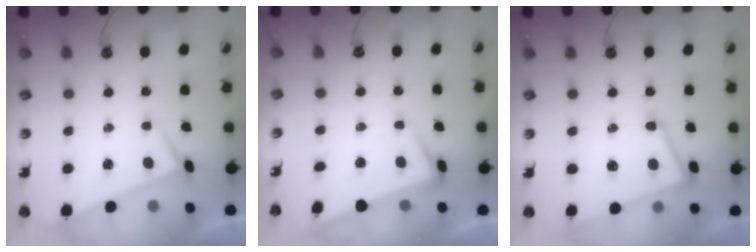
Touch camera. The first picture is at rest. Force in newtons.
{"total": 1.0, "press": 0.7, "slide": 0.7}
{"total": 1.9, "press": 1.7, "slide": 0.9}